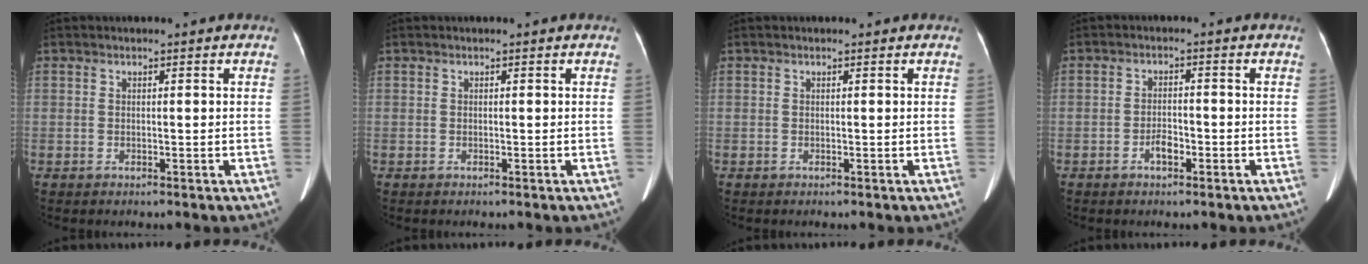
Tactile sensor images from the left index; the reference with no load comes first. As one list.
[{"total": 0.0}, {"total": 0.0}, {"total": 2.4, "force": [-1.3, 1.0, 1.7], "torque": [-0.030, 0.004, -0.022]}]